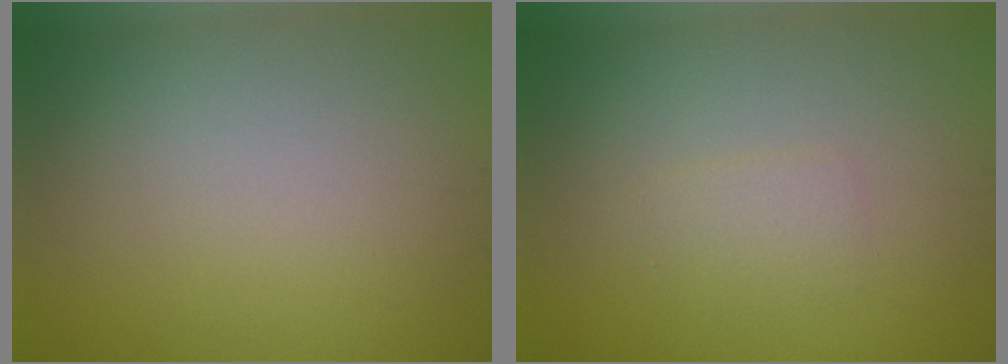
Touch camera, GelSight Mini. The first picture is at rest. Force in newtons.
{"total": 1.4, "press": 1.4, "slide": 0.1}